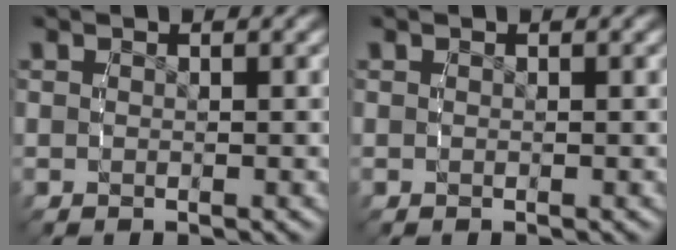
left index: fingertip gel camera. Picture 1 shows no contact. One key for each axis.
{"total": 0.0}